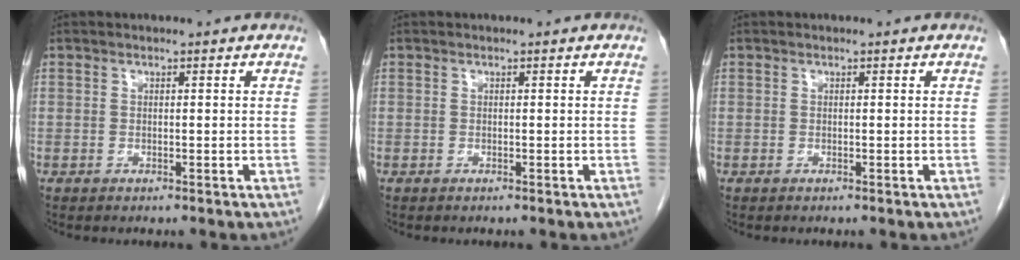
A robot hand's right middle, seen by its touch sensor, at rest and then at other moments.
{"total": 0.0}
{"total": 0.0}